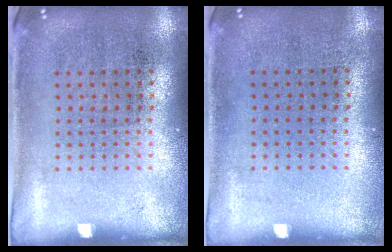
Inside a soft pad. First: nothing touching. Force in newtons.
{"total": 0.0}